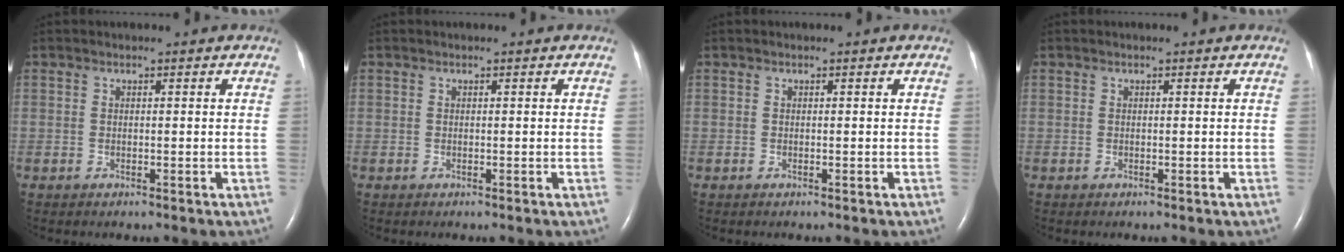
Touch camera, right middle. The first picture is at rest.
{"total": 0.0}
{"total": 0.0}
{"total": 0.0}